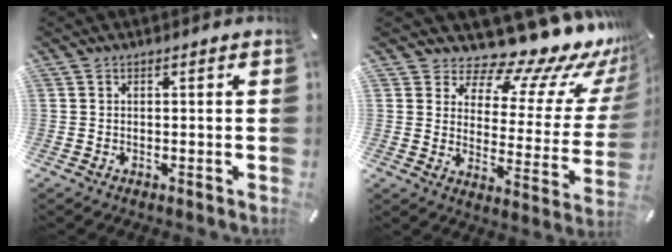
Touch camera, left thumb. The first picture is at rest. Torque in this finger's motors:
{"motor_torque": [0.73, -0.48, 0.12, -0.23, -0.03]}